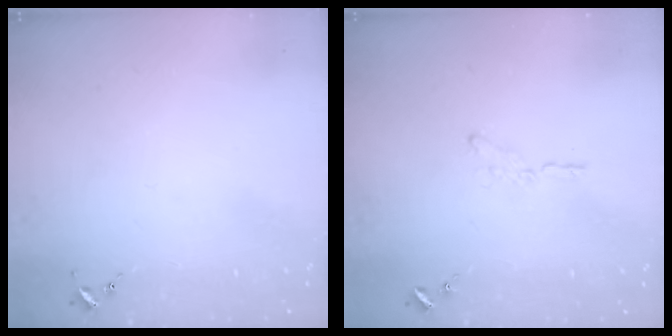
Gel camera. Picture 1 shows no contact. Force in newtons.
{"total": 3.5, "press": 3.5, "slide": 0.2}